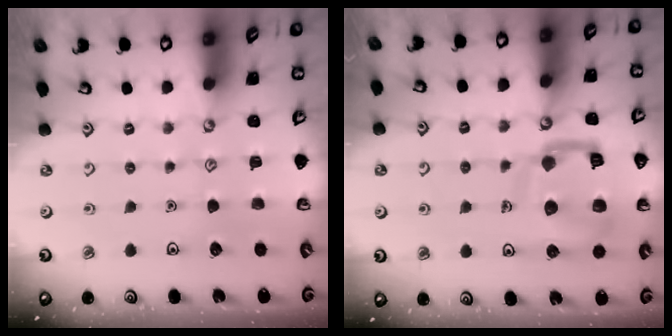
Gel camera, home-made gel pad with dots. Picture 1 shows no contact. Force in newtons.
{"total": 13.1, "press": 13.0, "slide": 1.5}